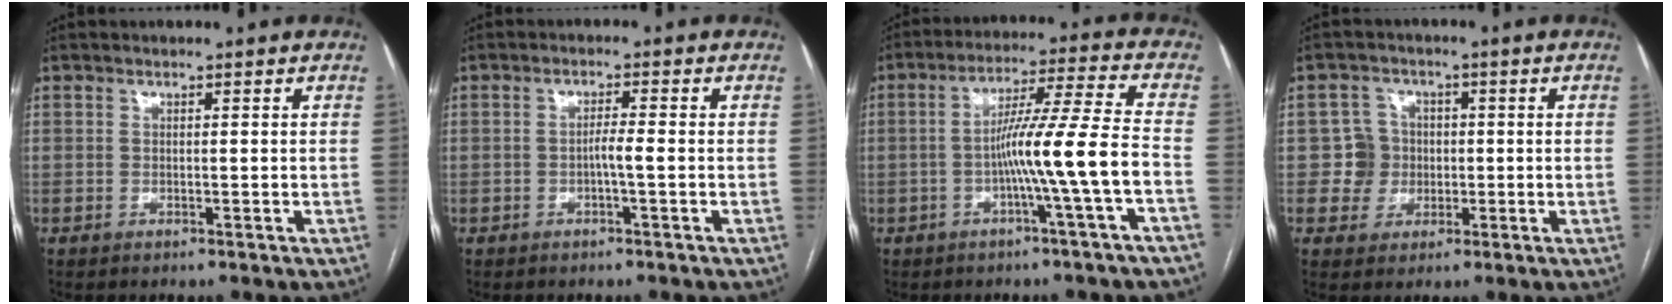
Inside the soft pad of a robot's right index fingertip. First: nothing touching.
{"total": 2.1, "force": [-0.6, -0.1, 2.1], "torque": [-0.033, 0.003, -0.012]}
{"total": 10.9, "force": [-3.3, -1.7, 10.3], "torque": [-0.176, 0.014, -0.055]}
{"total": 4.8, "force": [-0.3, 4.8, 0.4], "torque": [0.003, 0.017, -0.001]}